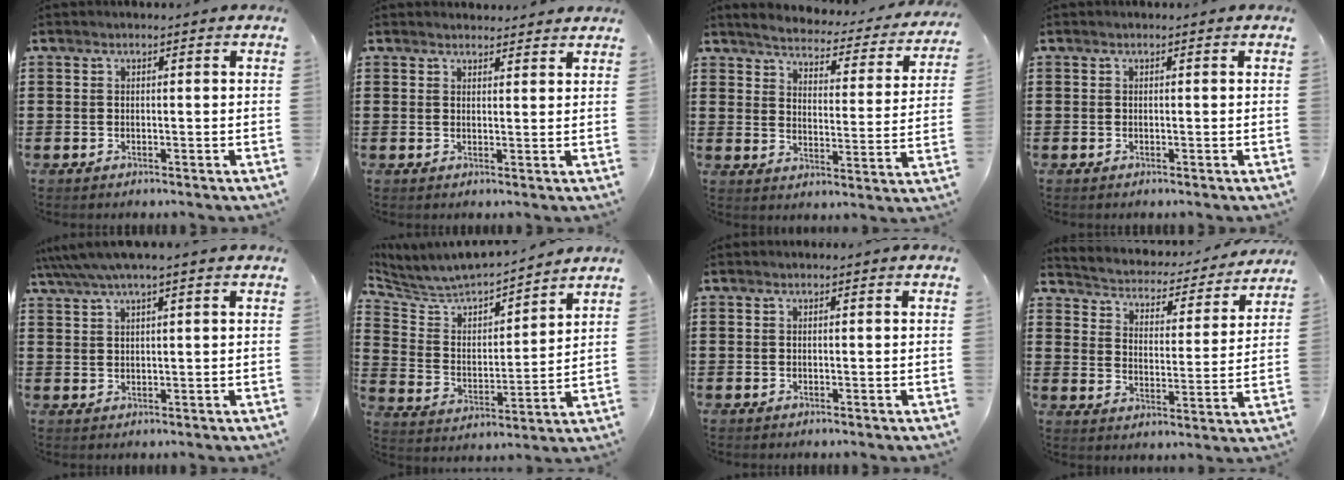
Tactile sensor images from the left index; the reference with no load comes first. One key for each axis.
{"total": 1.9, "fx": 1.9, "fy": 0.3, "fz": 0.0, "tx": -0.005, "ty": -0.002, "tz": 0.038}
{"total": 3.3, "fx": 3.1, "fy": 0.2, "fz": 0.9, "tx": -0.039, "ty": -0.028, "tz": 0.046}
{"total": 0.0}
{"total": 3.4, "fx": 2.4, "fy": 0.0, "fz": 2.4, "tx": -0.052, "ty": -0.001, "tz": 0.043}
{"total": 5.1, "fx": 4.9, "fy": 1.1, "fz": 0.6, "tx": -0.046, "ty": -0.045, "tz": 0.078}
{"total": 0.0}
{"total": 2.7, "fx": 2.6, "fy": 0.5, "fz": -0.1, "tx": -0.021, "ty": -0.030, "tz": 0.034}